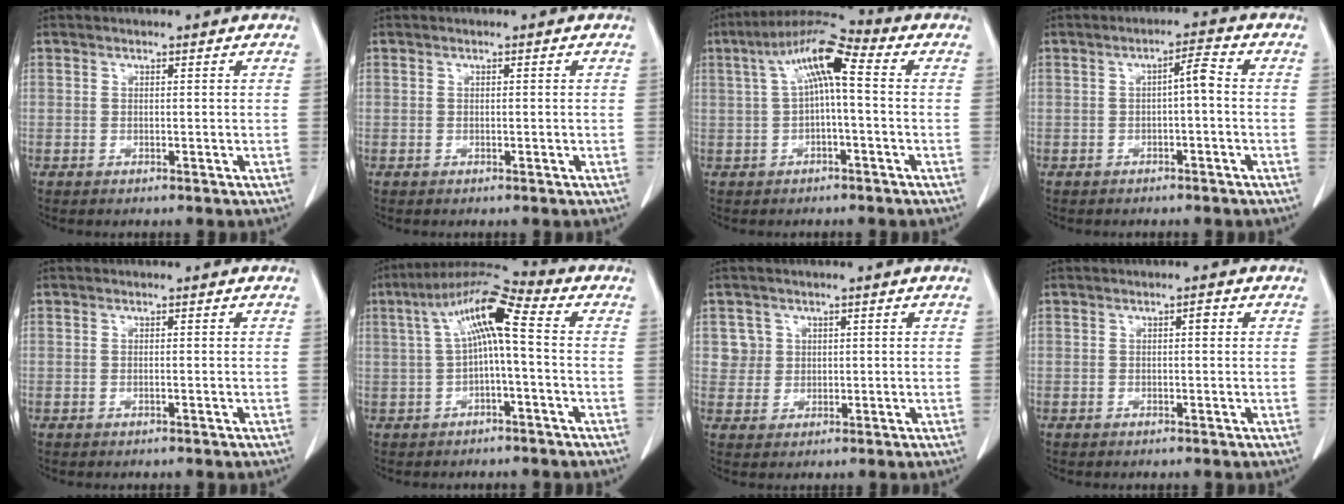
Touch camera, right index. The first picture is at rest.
{"total": 0.0}
{"total": 9.1, "force": [1.5, 1.6, 8.8], "torque": [-0.164, 0.038, 0.021]}
{"total": 2.9, "force": [-0.3, 0.4, 2.8], "torque": [-0.042, 0.009, -0.006]}
{"total": 0.0}
{"total": 9.7, "force": [1.1, 1.2, 9.5], "torque": [-0.179, 0.040, 0.016]}
{"total": 3.1, "force": [1.1, 2.9, -0.3], "torque": [0.022, 0.004, 0.017]}
{"total": 0.9, "force": [0.2, 0.3, 0.8], "torque": [-0.010, 0.004, 0.001]}